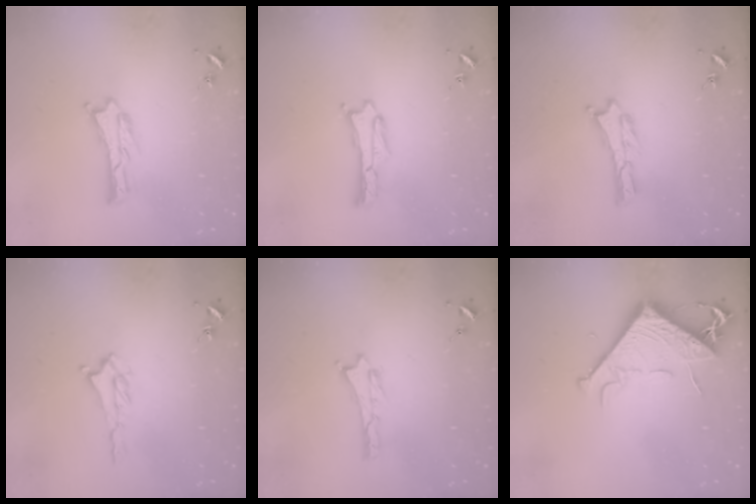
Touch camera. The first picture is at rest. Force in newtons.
{"total": 0.0}
{"total": 0.0}
{"total": 1.2, "press": 1.1, "slide": 0.5}
{"total": 0.0}
{"total": 8.5, "press": 8.4, "slide": 1.1}